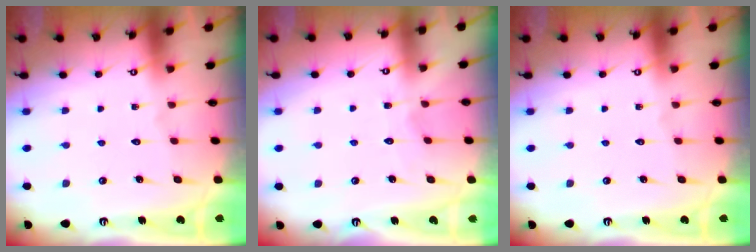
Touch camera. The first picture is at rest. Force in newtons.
{"total": 3.4, "press": 3.3, "slide": 0.4}
{"total": 0.0}